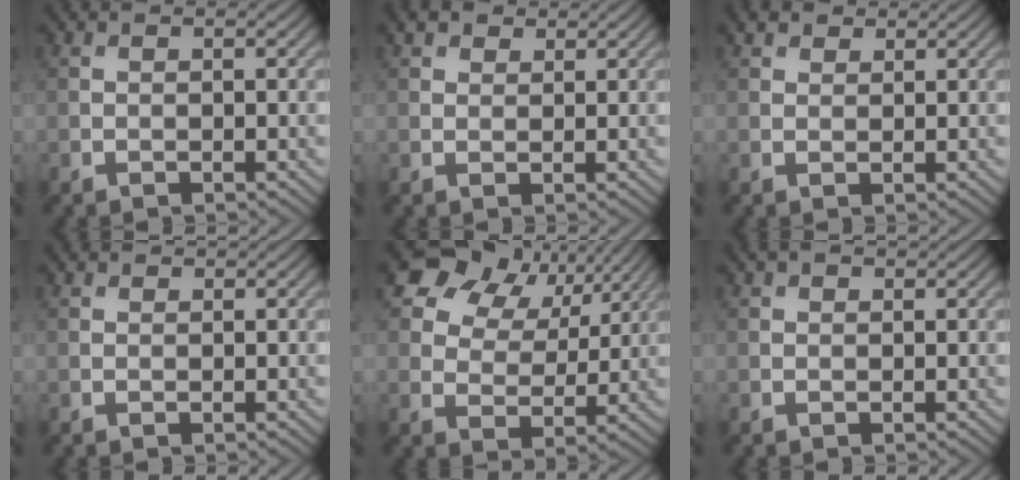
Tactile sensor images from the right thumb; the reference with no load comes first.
{"total": 2.2, "force": [1.6, 1.4, 0.7], "torque": [-0.015, 0.005, 0.032]}
{"total": 2.0, "force": [1.5, 1.1, 0.6], "torque": [-0.013, 0.005, 0.031]}
{"total": 0.6, "force": [0.6, 0.2, 0.0], "torque": [0.001, 0.001, 0.012]}
{"total": 12.3, "force": [7.3, 7.8, 6.1], "torque": [-0.135, 0.021, 0.115]}
{"total": 1.4, "force": [1.0, 0.7, 0.6], "torque": [-0.013, 0.005, 0.017]}